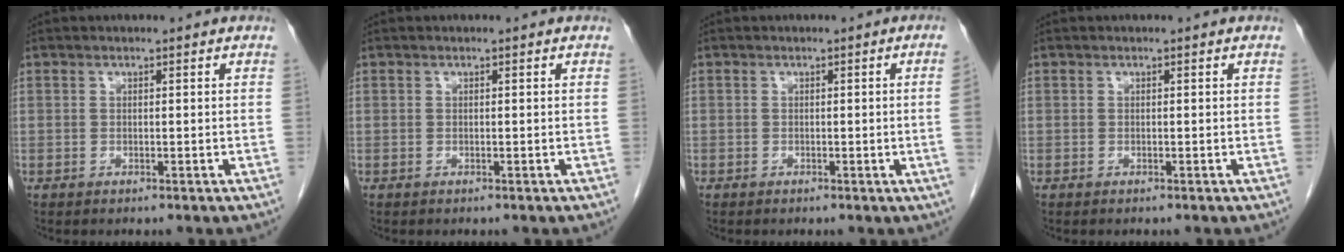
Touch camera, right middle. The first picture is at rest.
{"total": 0.0}
{"total": 2.3, "force": [-0.2, -0.9, 2.1], "torque": [-0.022, 0.000, -0.001]}
{"total": 0.0}